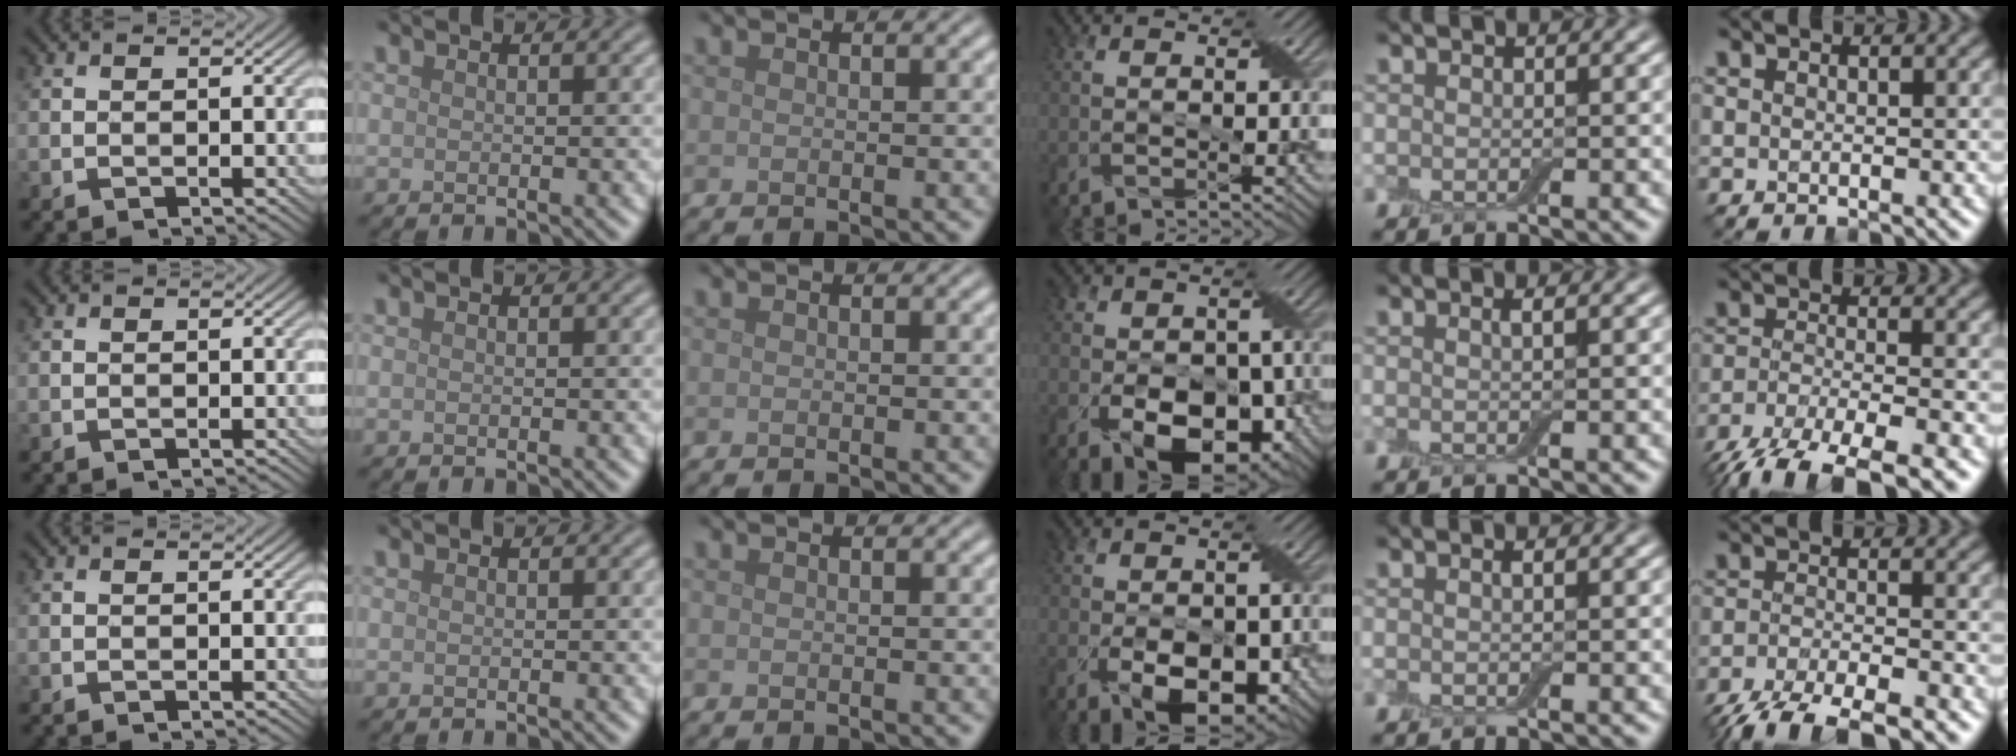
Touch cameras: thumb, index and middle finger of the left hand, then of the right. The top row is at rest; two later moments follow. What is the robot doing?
{"motion": "peel", "object": "adhesive wrap"}